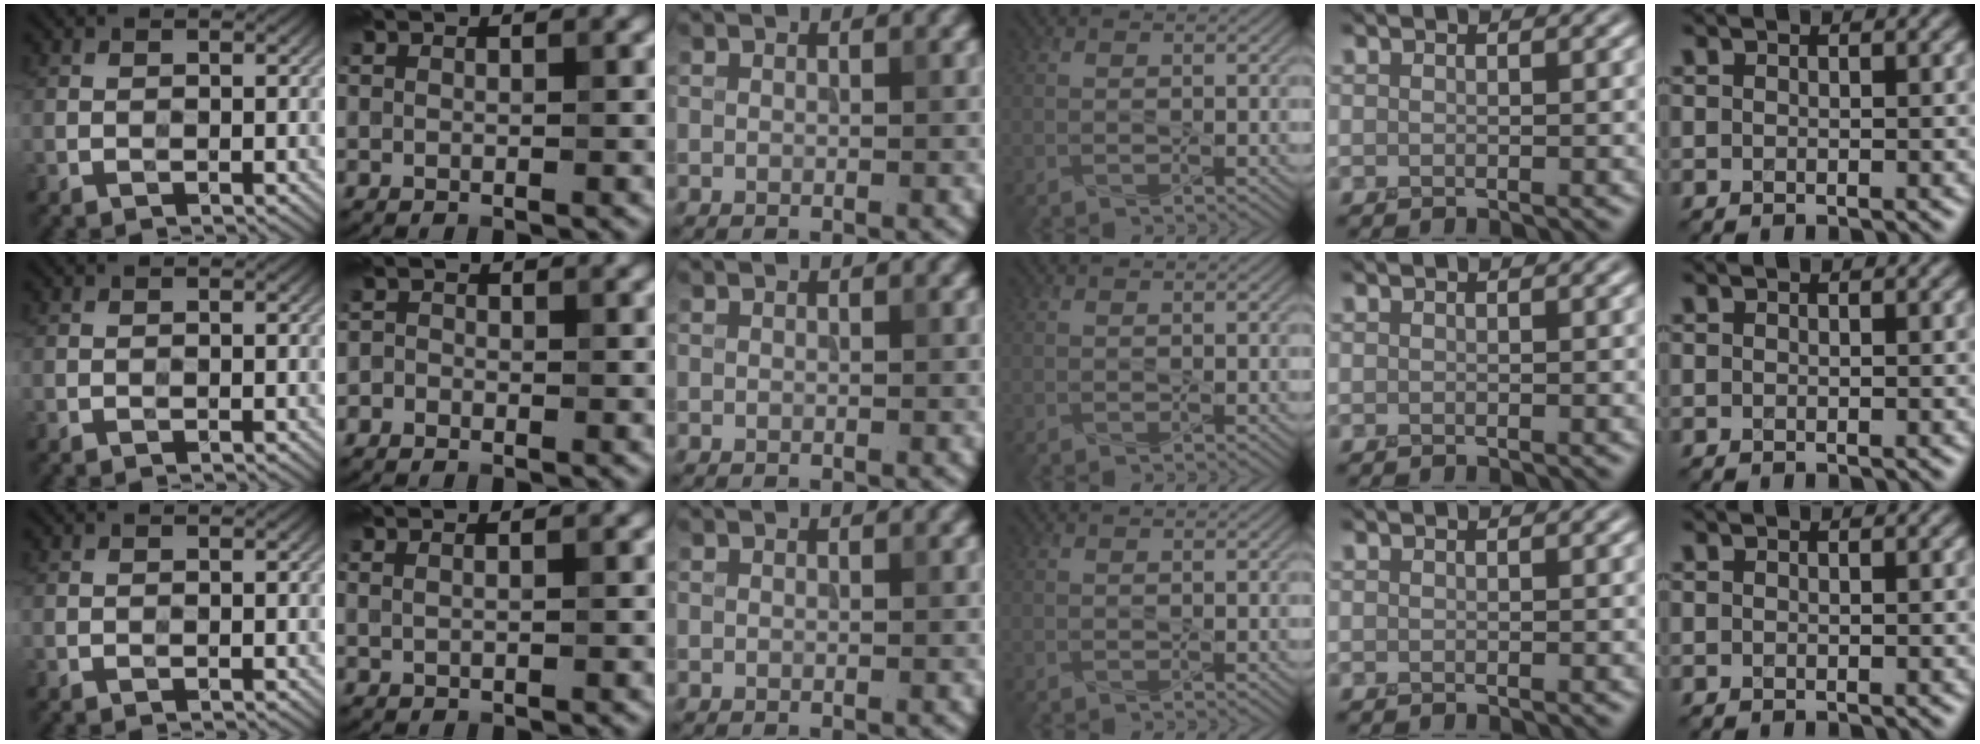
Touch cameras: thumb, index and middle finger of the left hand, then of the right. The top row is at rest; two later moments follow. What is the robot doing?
{"motion": "press", "object": "sticky note"}